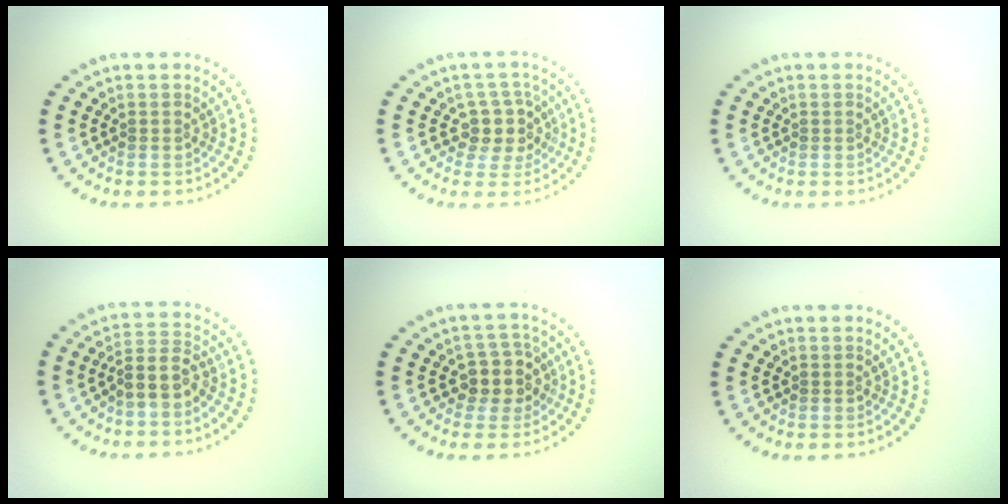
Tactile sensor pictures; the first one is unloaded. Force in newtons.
{"total": 2.7, "press": 2.2, "slide": 1.6}
{"total": 0.0}
{"total": 2.8, "press": 2.2, "slide": 1.7}
{"total": 2.9, "press": 2.5, "slide": 1.5}
{"total": 0.0}